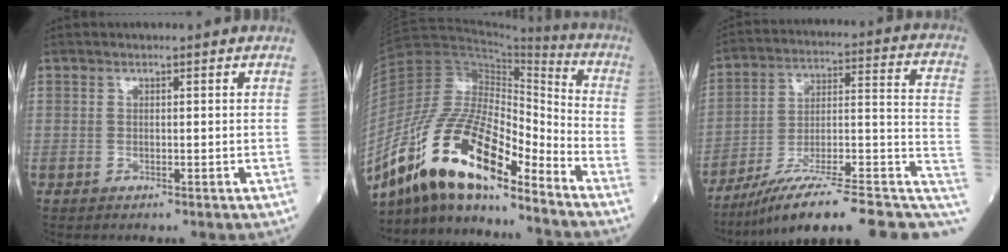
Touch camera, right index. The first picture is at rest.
{"total": 18.7, "force": [-13.1, 4.6, 12.5], "torque": [-0.251, 0.013, -0.239]}
{"total": 21.1, "force": [-14.1, 3.5, 15.3], "torque": [-0.172, 0.041, -0.218]}